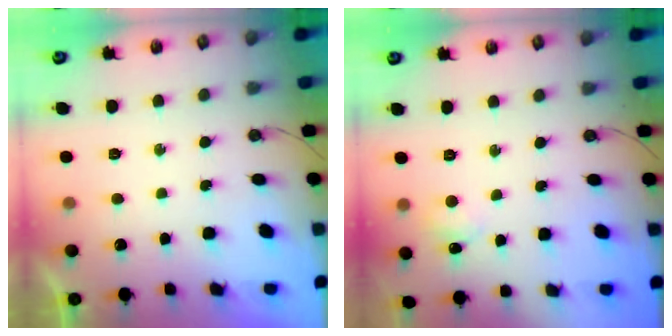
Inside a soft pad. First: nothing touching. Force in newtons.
{"total": 6.9, "press": 6.8, "slide": 1.0}